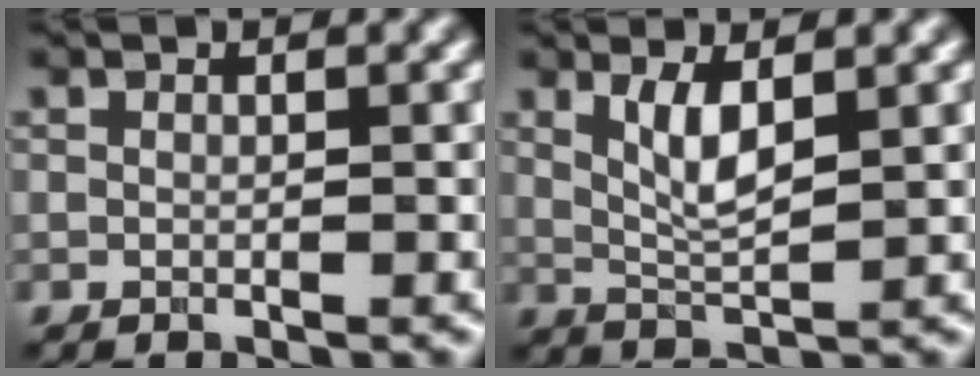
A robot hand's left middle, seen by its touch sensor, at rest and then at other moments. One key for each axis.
{"total": 2.8, "fx": 1.0, "fy": 0.6, "fz": 2.5, "tx": -0.060, "ty": -0.005, "tz": 0.034}